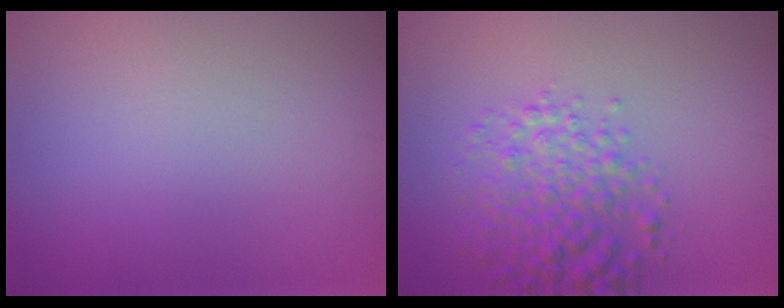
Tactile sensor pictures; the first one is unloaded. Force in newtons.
{"total": 4.6, "press": 4.6, "slide": 0.2}